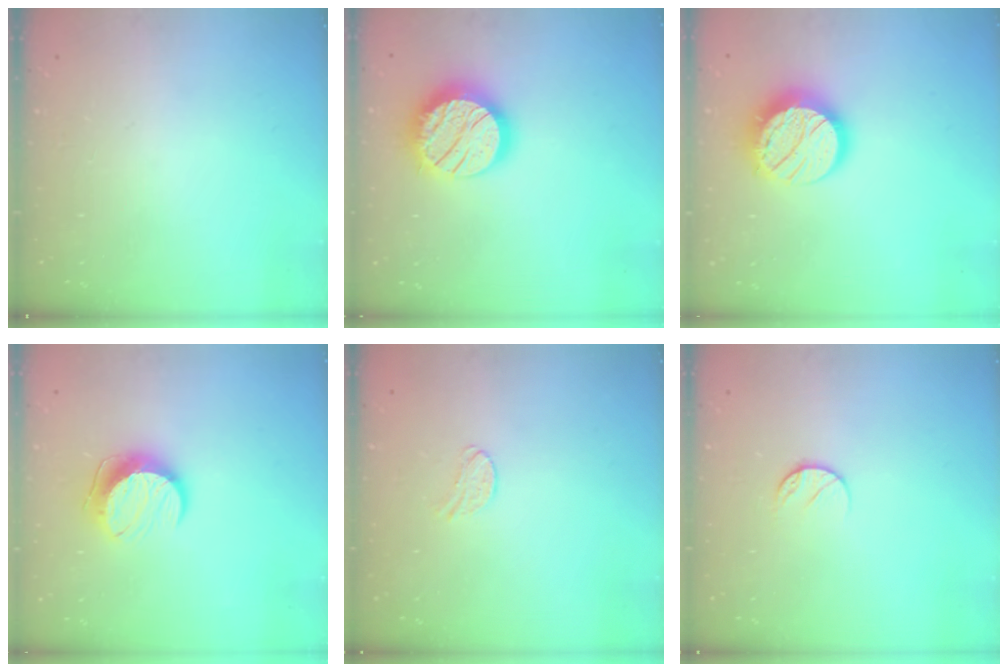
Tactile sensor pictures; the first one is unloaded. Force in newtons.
{"total": 18.1, "press": 18.0, "slide": 1.1}
{"total": 14.5, "press": 14.5, "slide": 0.8}
{"total": 10.5, "press": 10.5, "slide": 0.0}
{"total": 6.7, "press": 6.7, "slide": 0.5}
{"total": 7.8, "press": 7.7, "slide": 0.8}